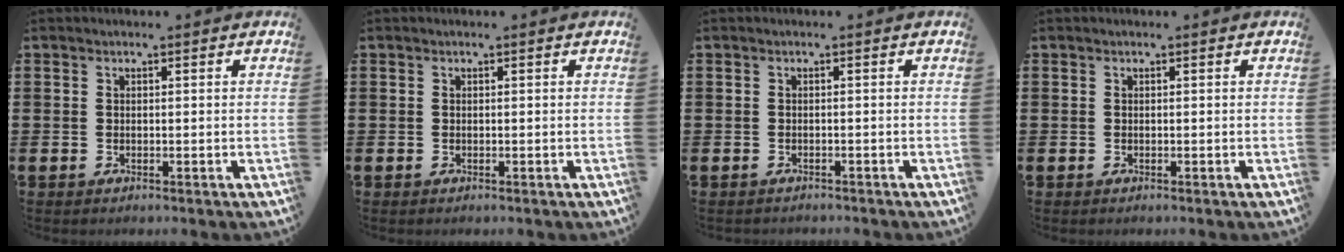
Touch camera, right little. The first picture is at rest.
{"total": 0.0}
{"total": 0.5, "force": [-0.5, 0.1, -0.1], "torque": [0.000, -0.001, -0.011]}
{"total": 0.0}